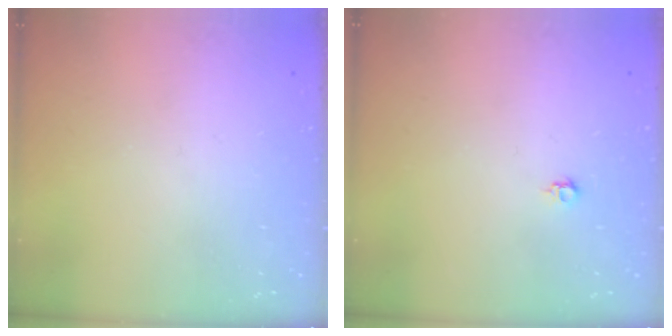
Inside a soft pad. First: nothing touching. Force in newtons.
{"total": 4.0, "press": 3.9, "slide": 0.7}